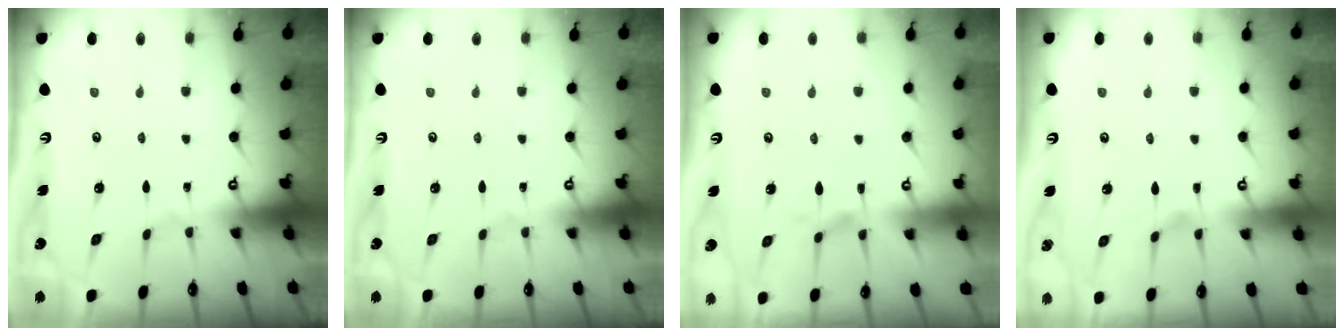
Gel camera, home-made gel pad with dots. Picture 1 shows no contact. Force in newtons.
{"total": 0.0}
{"total": 1.4, "press": 1.0, "slide": 1.0}
{"total": 1.1, "press": 0.6, "slide": 1.0}